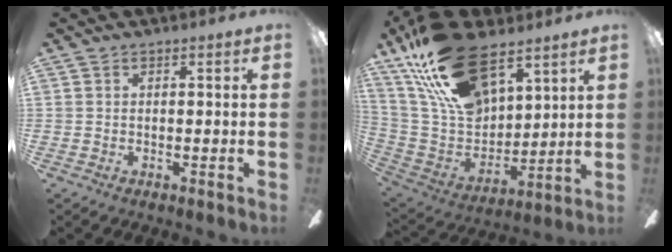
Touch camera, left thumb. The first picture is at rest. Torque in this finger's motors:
{"motor_torque": [0.74, 0.73, 1.38, -1.39, 0.45]}